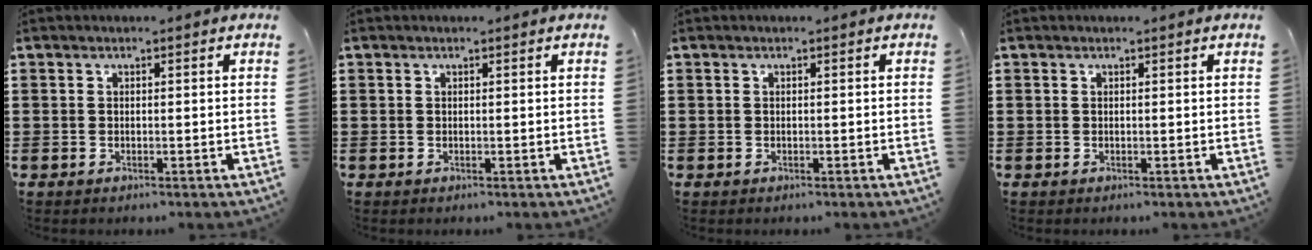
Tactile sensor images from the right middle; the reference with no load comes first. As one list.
[{"total": 0.0}, {"total": 0.0}, {"total": 0.0}]